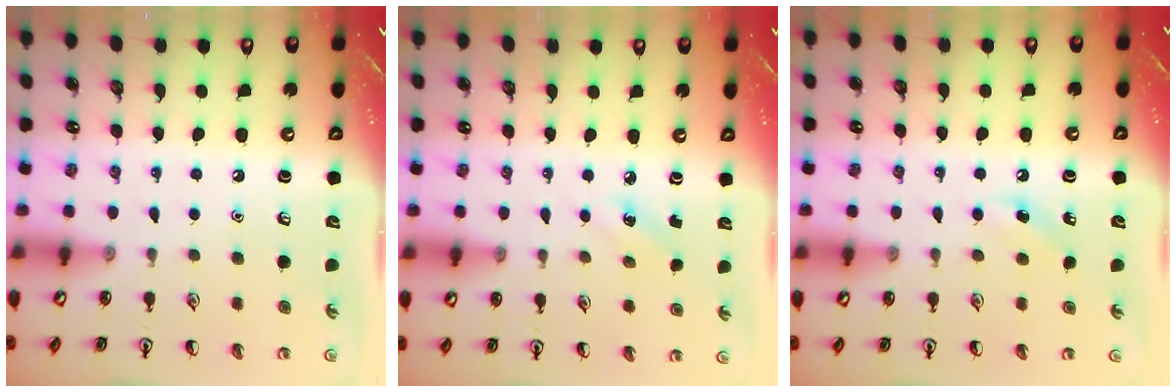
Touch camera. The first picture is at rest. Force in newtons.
{"total": 2.4, "press": 2.3, "slide": 0.9}
{"total": 4.5, "press": 4.2, "slide": 1.3}